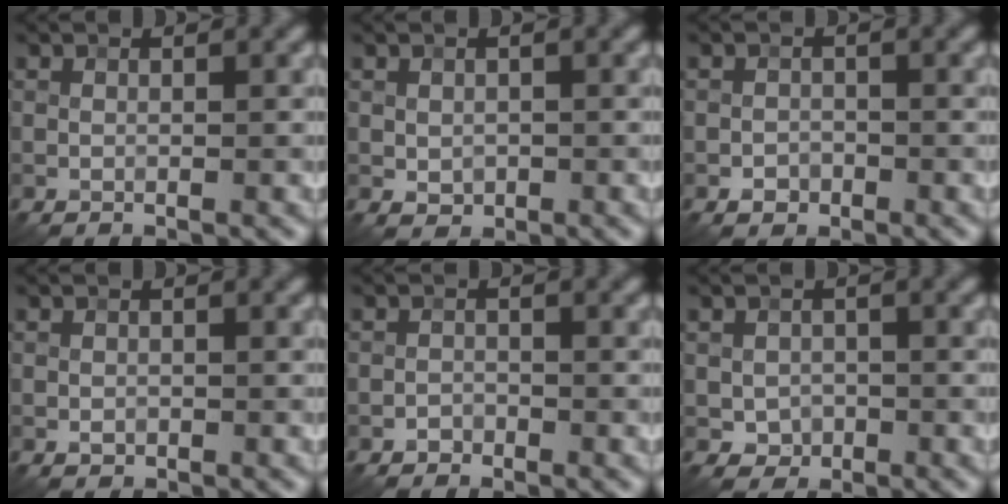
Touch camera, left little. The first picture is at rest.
{"total": 1.1, "force": [-0.1, 0.9, 0.6], "torque": [-0.011, -0.004, 0.001]}
{"total": 1.3, "force": [-0.7, 1.0, 0.3], "torque": [0.002, 0.001, -0.014]}
{"total": 0.6, "force": [-0.2, 0.5, 0.2], "torque": [-0.001, -0.002, -0.004]}
{"total": 0.9, "force": [-0.6, 0.6, 0.0], "torque": [0.006, 0.002, -0.011]}
{"total": 1.9, "force": [-0.5, 1.7, 0.6], "torque": [-0.006, -0.004, -0.011]}